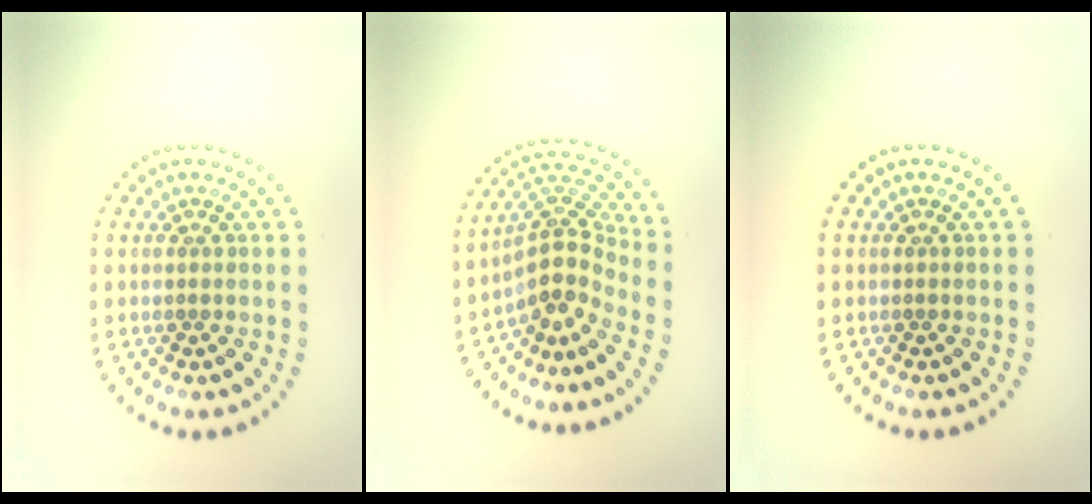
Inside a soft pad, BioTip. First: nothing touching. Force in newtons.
{"total": 4.2, "press": 3.0, "slide": 3.0}
{"total": 0.0}